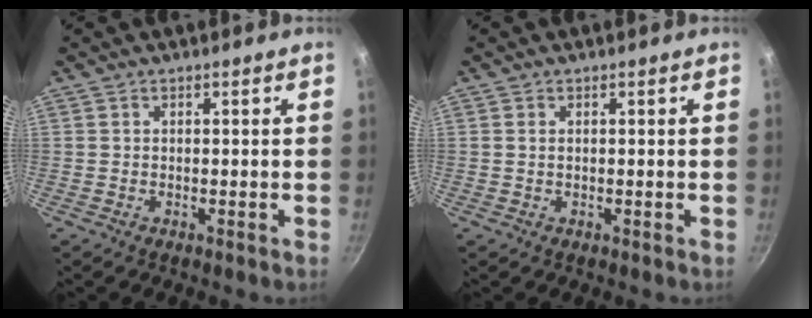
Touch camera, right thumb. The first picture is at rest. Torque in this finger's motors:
{"motor_torque": [-0.23, 0.04, 0.25, 0.57, 0.09]}